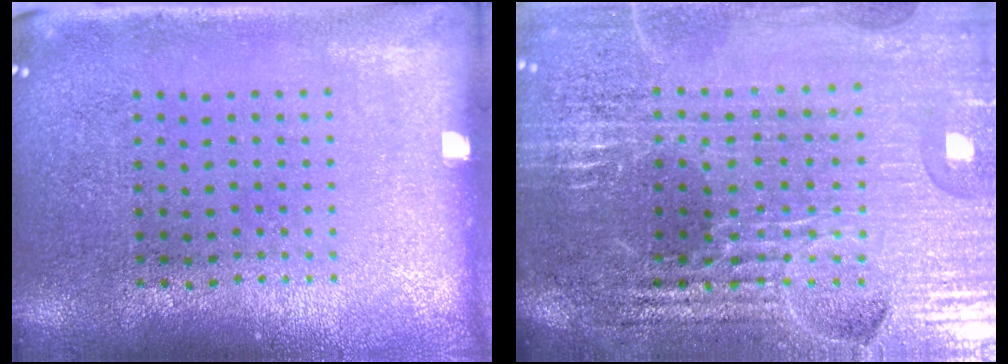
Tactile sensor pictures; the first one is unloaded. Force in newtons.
{"total": 5.0, "press": 4.7, "slide": 1.7}